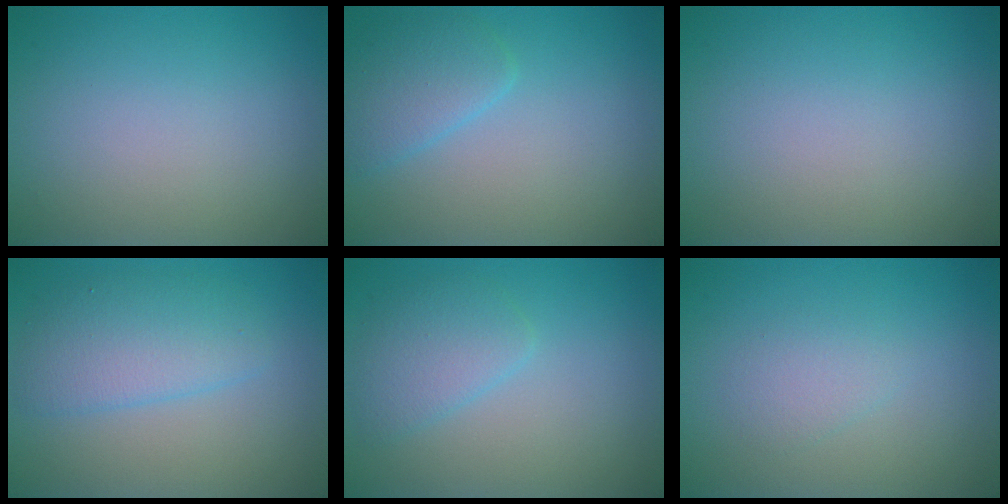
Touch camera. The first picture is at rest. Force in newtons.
{"total": 2.8, "press": 2.8, "slide": 0.2}
{"total": 0.0}
{"total": 3.7, "press": 3.7, "slide": 0.2}
{"total": 2.7, "press": 2.7, "slide": 0.1}
{"total": 1.4, "press": 1.4, "slide": 0.0}